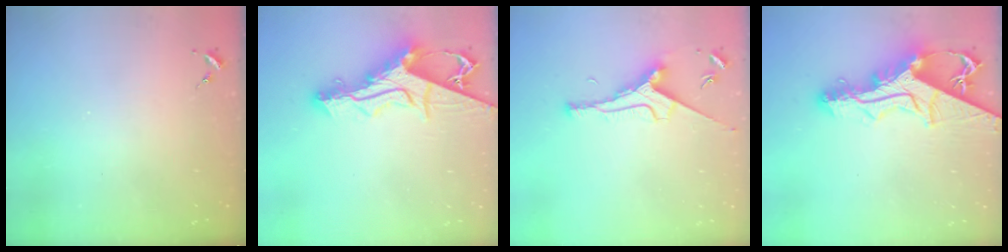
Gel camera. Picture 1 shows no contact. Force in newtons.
{"total": 15.4, "press": 15.4, "slide": 1.5}
{"total": 8.4, "press": 8.4, "slide": 0.9}
{"total": 16.6, "press": 16.5, "slide": 1.4}